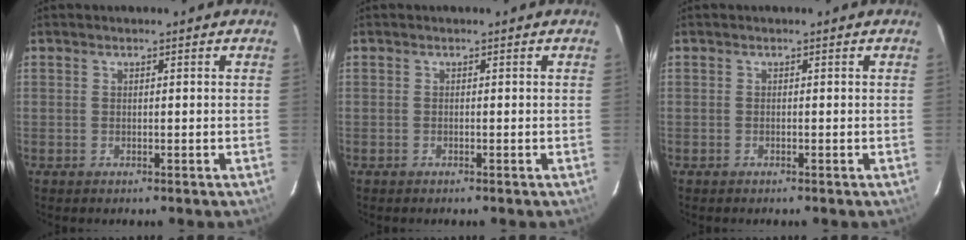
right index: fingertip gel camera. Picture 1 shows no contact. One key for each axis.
{"total": 0.0}
{"total": 0.0}